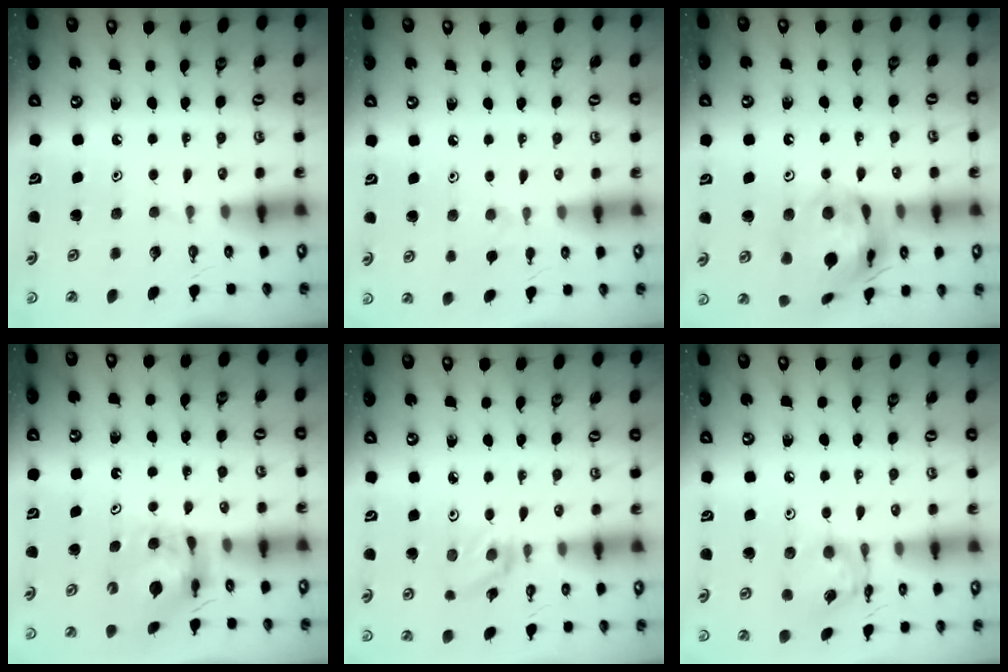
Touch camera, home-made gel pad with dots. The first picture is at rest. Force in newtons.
{"total": 4.9, "press": 4.8, "slide": 0.6}
{"total": 19.0, "press": 18.9, "slide": 2.3}
{"total": 9.7, "press": 9.6, "slide": 1.2}
{"total": 2.0, "press": 1.9, "slide": 0.3}
{"total": 12.2, "press": 12.1, "slide": 1.0}